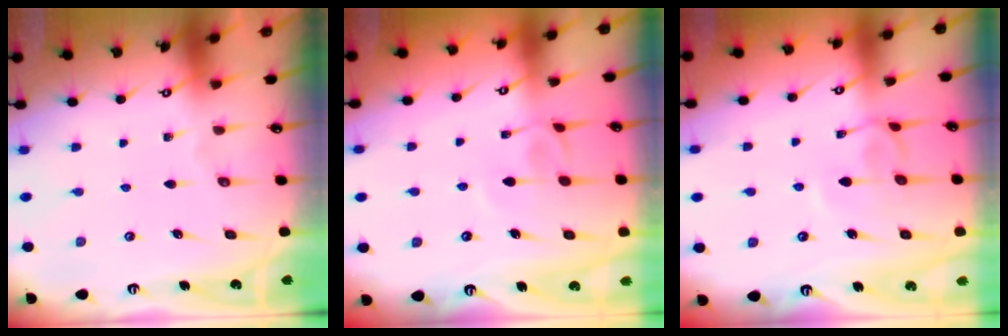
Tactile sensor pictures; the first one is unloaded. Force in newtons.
{"total": 3.1, "press": 3.1, "slide": 0.2}
{"total": 2.3, "press": 2.2, "slide": 0.3}